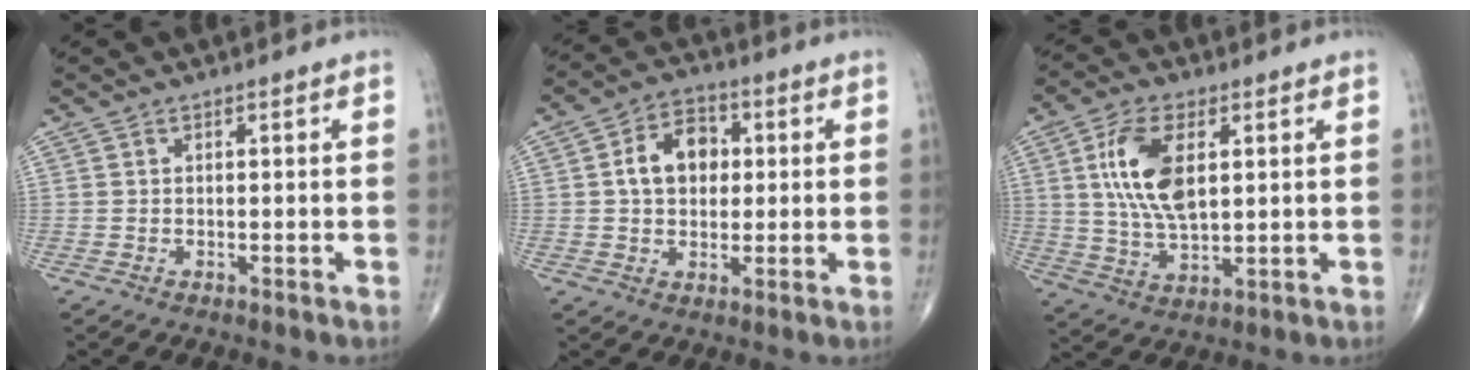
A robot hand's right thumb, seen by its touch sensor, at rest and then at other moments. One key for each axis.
{"total": 9.2, "fx": 1.2, "fy": 6.7, "fz": 6.2, "tx": -0.079, "ty": 0.015, "tz": 0.014}
{"total": 12.4, "fx": 3.1, "fy": 6.2, "fz": 10.3, "tx": -0.200, "ty": -0.009, "tz": 0.062}